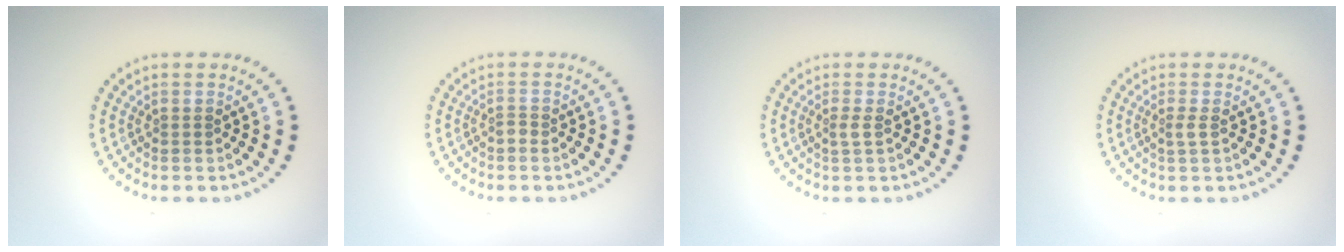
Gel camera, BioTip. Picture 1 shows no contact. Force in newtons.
{"total": 0.9, "press": 0.6, "slide": 0.7}
{"total": 0.9, "press": 0.6, "slide": 0.7}
{"total": 0.9, "press": 0.6, "slide": 0.7}